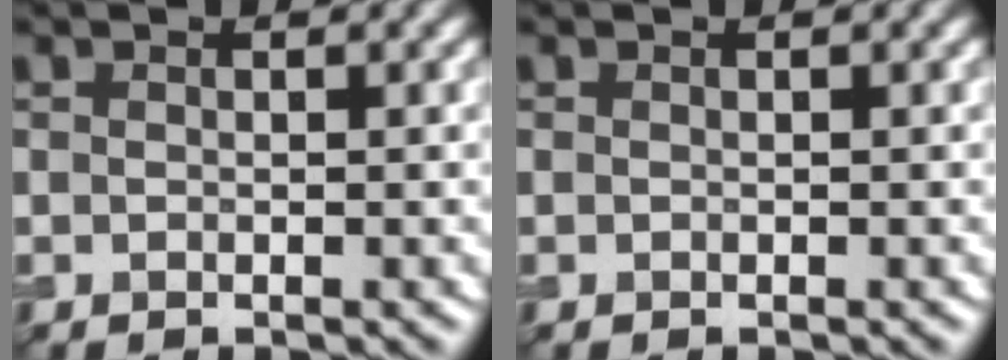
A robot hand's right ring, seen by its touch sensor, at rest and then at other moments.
{"total": 0.0}